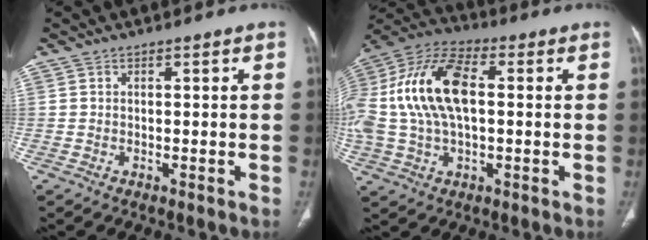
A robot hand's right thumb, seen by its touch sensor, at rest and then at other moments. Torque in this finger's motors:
{"motor_torque": [2.52, 2.49, 1.32, 0.11, 0.77]}